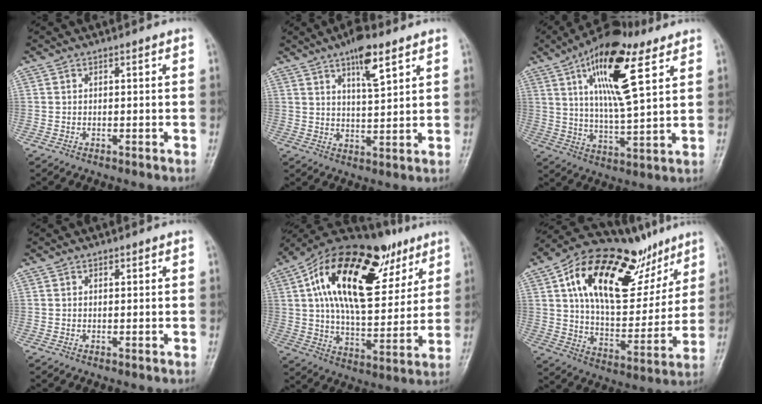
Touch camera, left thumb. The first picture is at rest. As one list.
[{"total": 8.4, "force": [5.0, 2.6, 6.2], "torque": [-0.089, -0.027, 0.080]}, {"total": 18.3, "force": [8.5, 6.1, 15.1], "torque": [-0.237, -0.024, 0.143]}, {"total": 0.9, "force": [0.5, 0.7, 0.4], "torque": [-0.002, -0.002, 0.007]}, {"total": 29.4, "force": [12.7, 14.5, 22.2], "torque": [-0.340, -0.001, 0.206]}, {"total": 28.6, "force": [14.8, 13.9, 20.2], "torque": [-0.280, -0.014, 0.245]}]